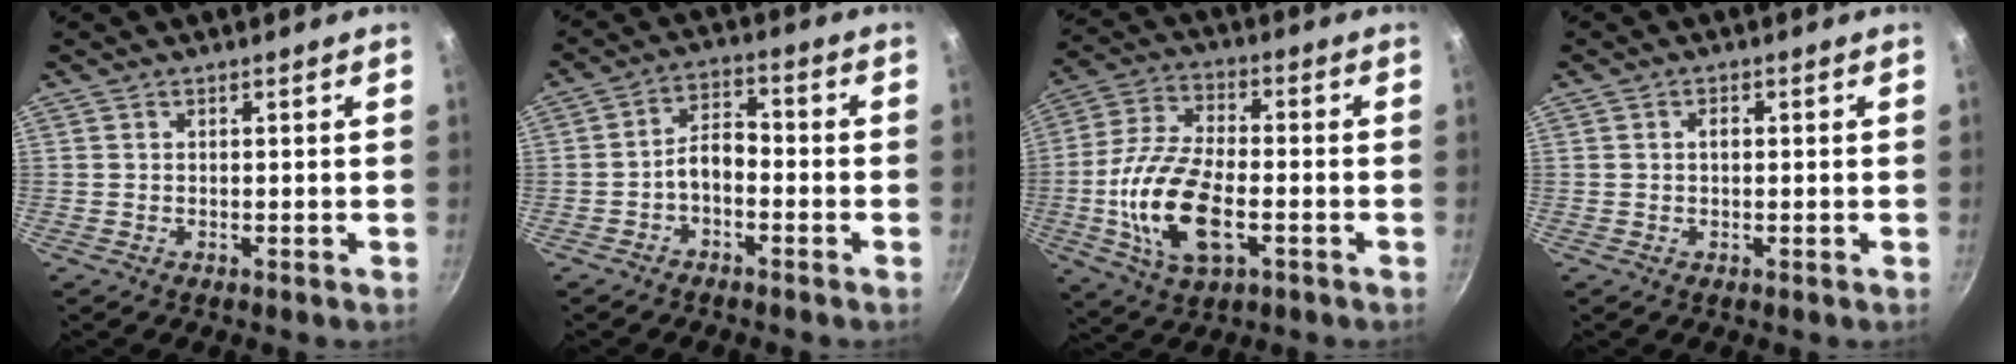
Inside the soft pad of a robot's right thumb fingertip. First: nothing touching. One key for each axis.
{"total": 5.6, "fx": -1.9, "fy": 3.4, "fz": 4.1, "tx": -0.061, "ty": 0.034, "tz": -0.043}
{"total": 16.6, "fx": -3.9, "fy": 8.4, "fz": 13.8, "tx": -0.275, "ty": 0.017, "tz": -0.068}
{"total": 1.5, "fx": 0.1, "fy": 0.9, "fz": 1.1, "tx": -0.016, "ty": 0.004, "tz": 0.000}